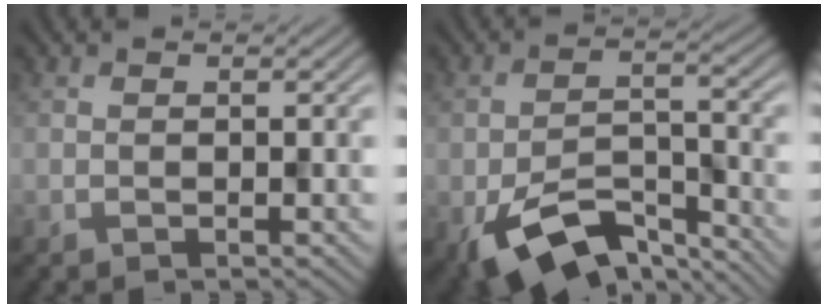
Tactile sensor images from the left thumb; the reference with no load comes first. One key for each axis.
{"total": 10.4, "fx": -6.2, "fy": 4.8, "fz": 6.9, "tx": -0.130, "ty": -0.017, "tz": -0.110}